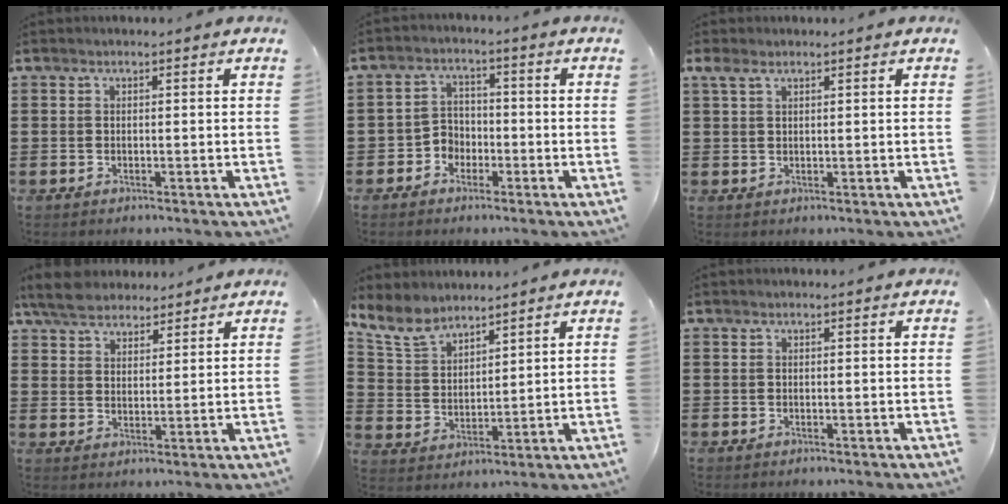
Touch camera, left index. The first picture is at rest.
{"total": 3.5, "force": [-2.2, 2.6, 0.9], "torque": [-0.026, 0.007, -0.048]}
{"total": 1.9, "force": [0.9, 0.9, 1.3], "torque": [-0.030, 0.006, 0.015]}
{"total": 5.5, "force": [4.8, 2.3, 1.7], "torque": [-0.052, -0.003, 0.089]}
{"total": 6.6, "force": [5.6, 2.5, 2.4], "torque": [-0.072, -0.018, 0.105]}
{"total": 0.0}